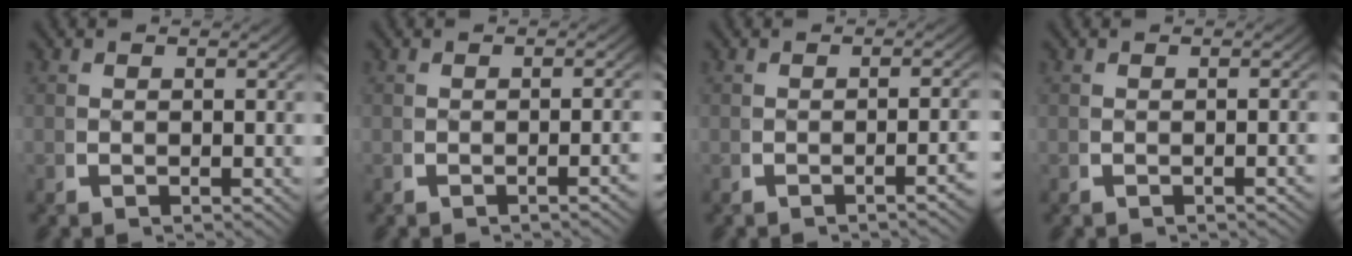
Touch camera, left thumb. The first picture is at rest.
{"total": 1.4, "force": [-0.7, 0.0, 1.2], "torque": [-0.016, 0.009, -0.012]}
{"total": 2.0, "force": [-1.1, 0.0, 1.7], "torque": [-0.024, 0.008, -0.017]}
{"total": 0.7, "force": [-0.4, -0.1, 0.6], "torque": [-0.011, 0.005, -0.007]}